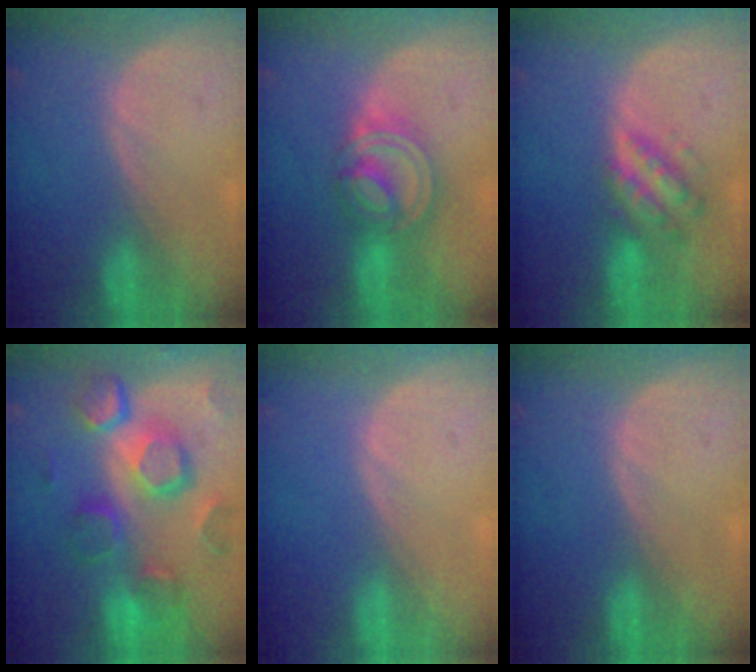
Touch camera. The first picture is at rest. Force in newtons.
{"total": 7.9, "press": 6.7, "slide": 4.1}
{"total": 5.5, "press": 5.5, "slide": 0.2}
{"total": 12.4, "press": 10.6, "slide": 6.3}
{"total": 0.0}
{"total": 0.0}